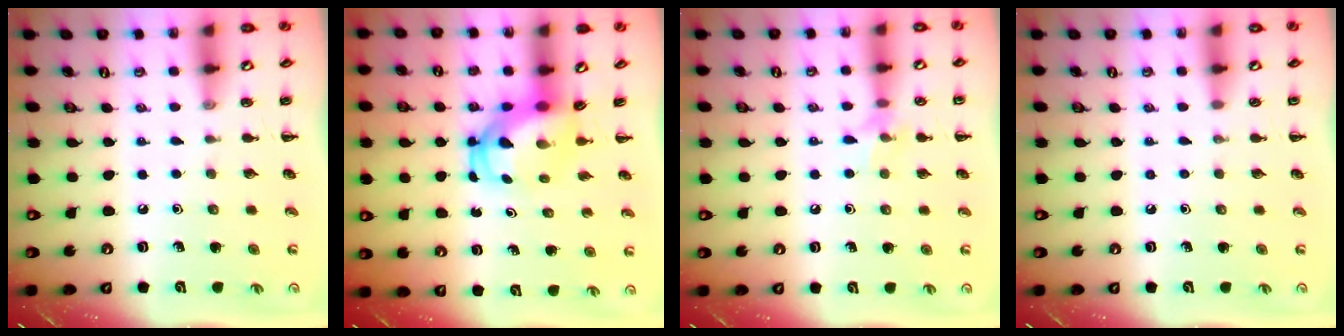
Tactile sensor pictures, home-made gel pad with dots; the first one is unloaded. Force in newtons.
{"total": 5.0, "press": 4.9, "slide": 0.8}
{"total": 7.1, "press": 6.9, "slide": 1.6}
{"total": 0.0}